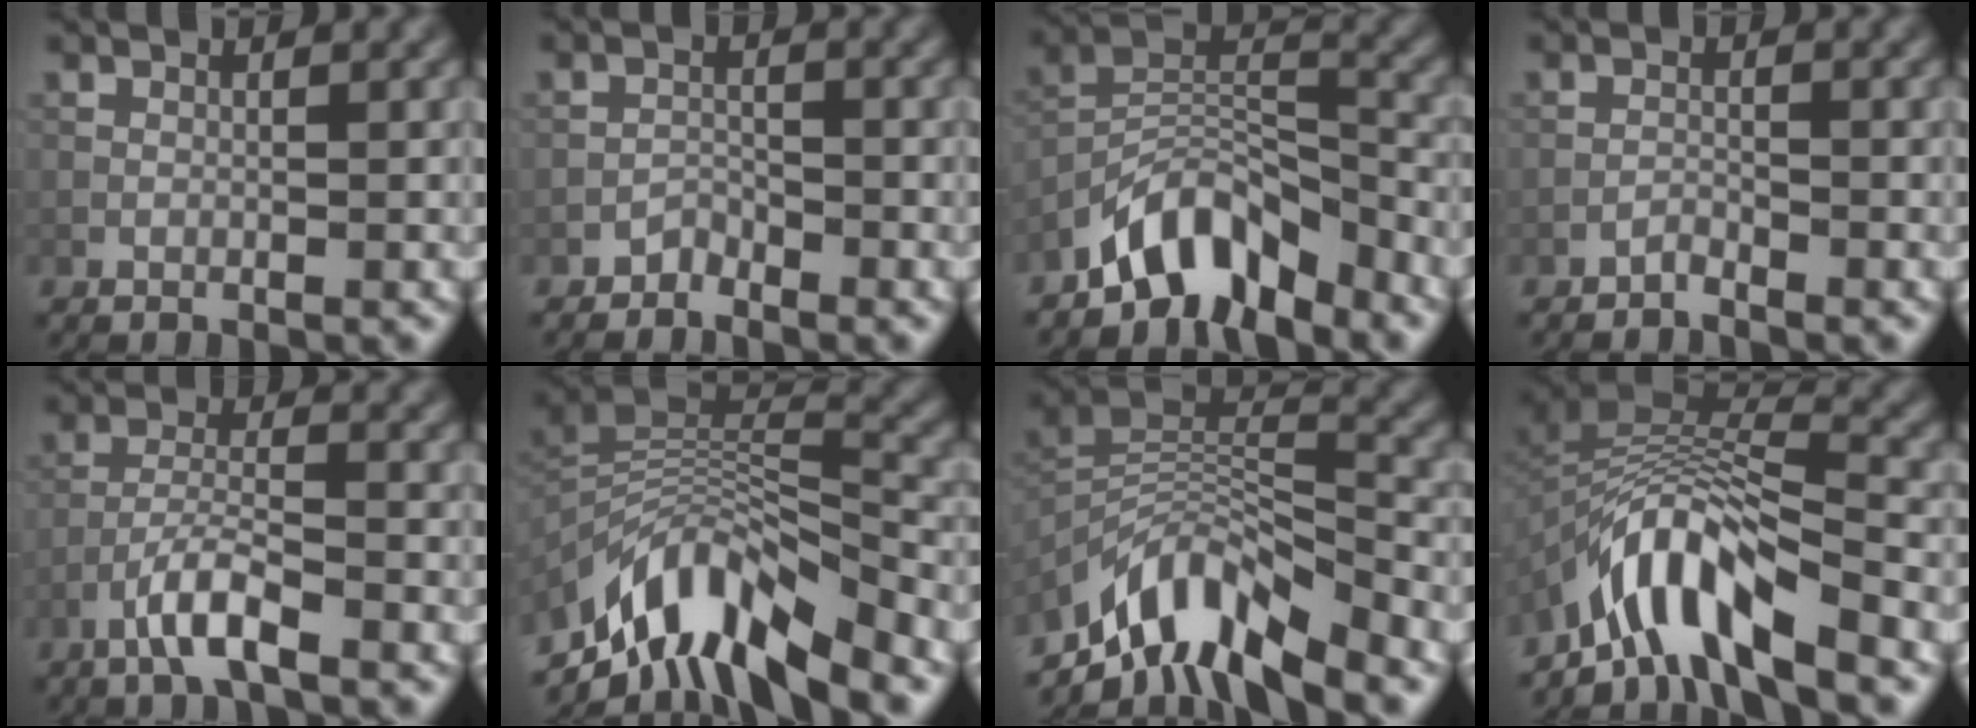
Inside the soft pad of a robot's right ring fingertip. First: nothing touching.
{"total": 1.2, "force": [-1.1, 0.4, 0.0], "torque": [0.004, 0.007, -0.023]}
{"total": 6.9, "force": [-5.6, 2.6, 3.1], "torque": [-0.041, 0.004, -0.113]}
{"total": 0.9, "force": [-0.9, 0.0, 0.0], "torque": [0.002, 0.005, -0.021]}
{"total": 4.2, "force": [-2.7, 0.9, 3.2], "torque": [-0.063, 0.008, -0.058]}
{"total": 10.0, "force": [-7.0, 3.4, 6.2], "torque": [-0.108, 0.007, -0.132]}
{"total": 9.0, "force": [-7.0, 2.7, 5.1], "torque": [-0.085, -0.002, -0.135]}
{"total": 8.6, "force": [-5.6, 2.6, 6.0], "torque": [-0.091, 0.011, -0.112]}